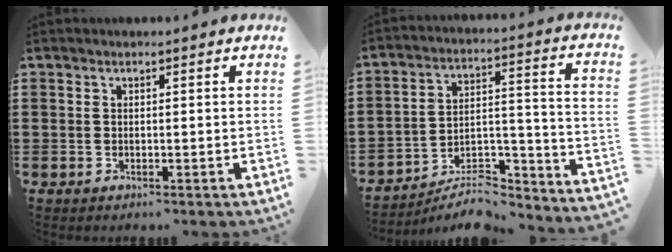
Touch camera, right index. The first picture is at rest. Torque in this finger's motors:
{"motor_torque": [0.88, -0.85, 0.28, 0.06]}